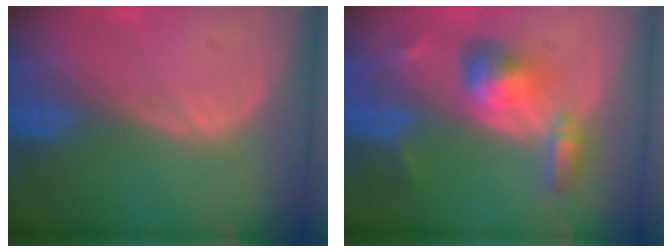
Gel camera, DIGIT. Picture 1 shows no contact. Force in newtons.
{"total": 6.2, "press": 5.6, "slide": 2.7}